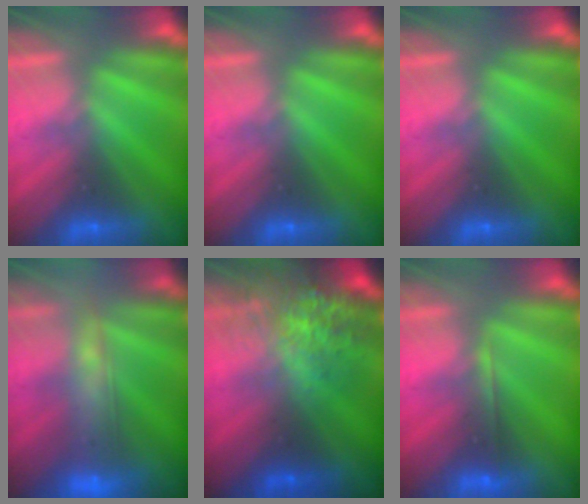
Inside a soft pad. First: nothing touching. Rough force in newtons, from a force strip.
{"total": 0.0}
{"total": 0.0}
{"total": 8.8}
{"total": 7.0}
{"total": 1.9}